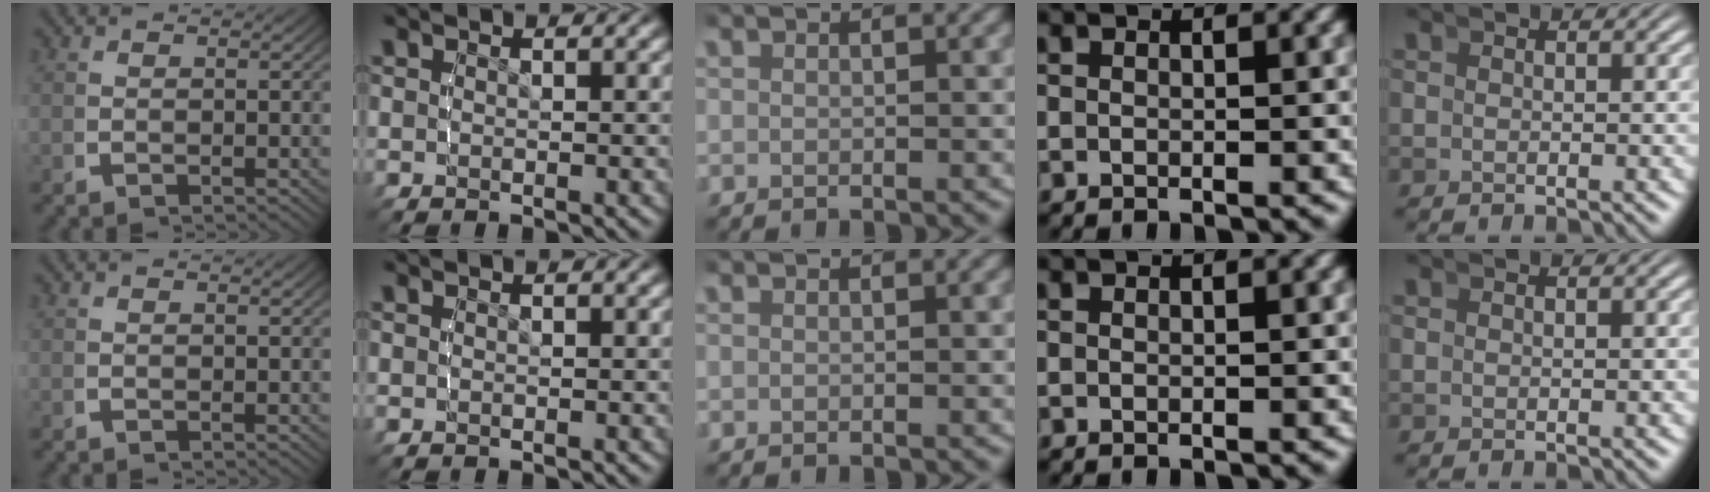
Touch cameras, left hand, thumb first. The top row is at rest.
{}